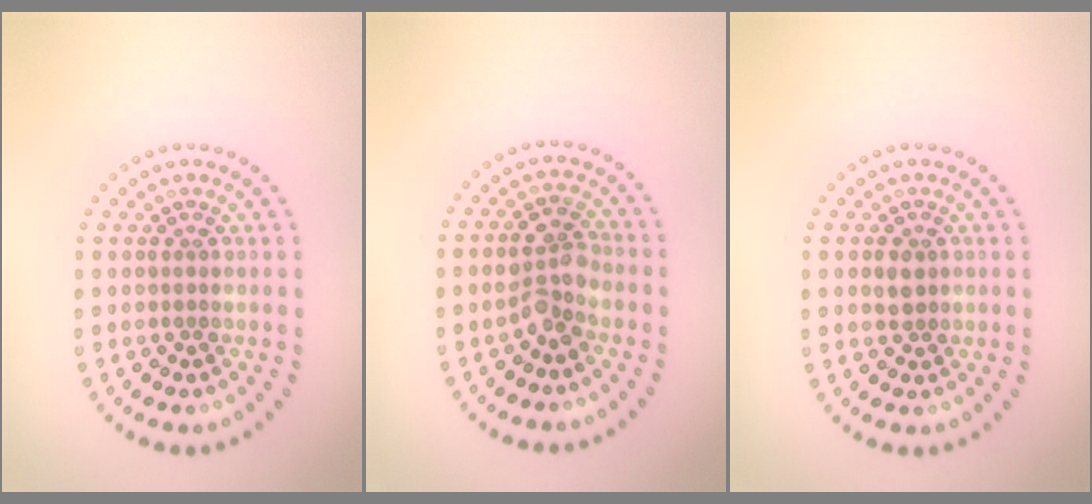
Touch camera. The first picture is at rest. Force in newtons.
{"total": 2.8, "press": 2.8, "slide": 0.7}
{"total": 1.5, "press": 1.5, "slide": 0.3}